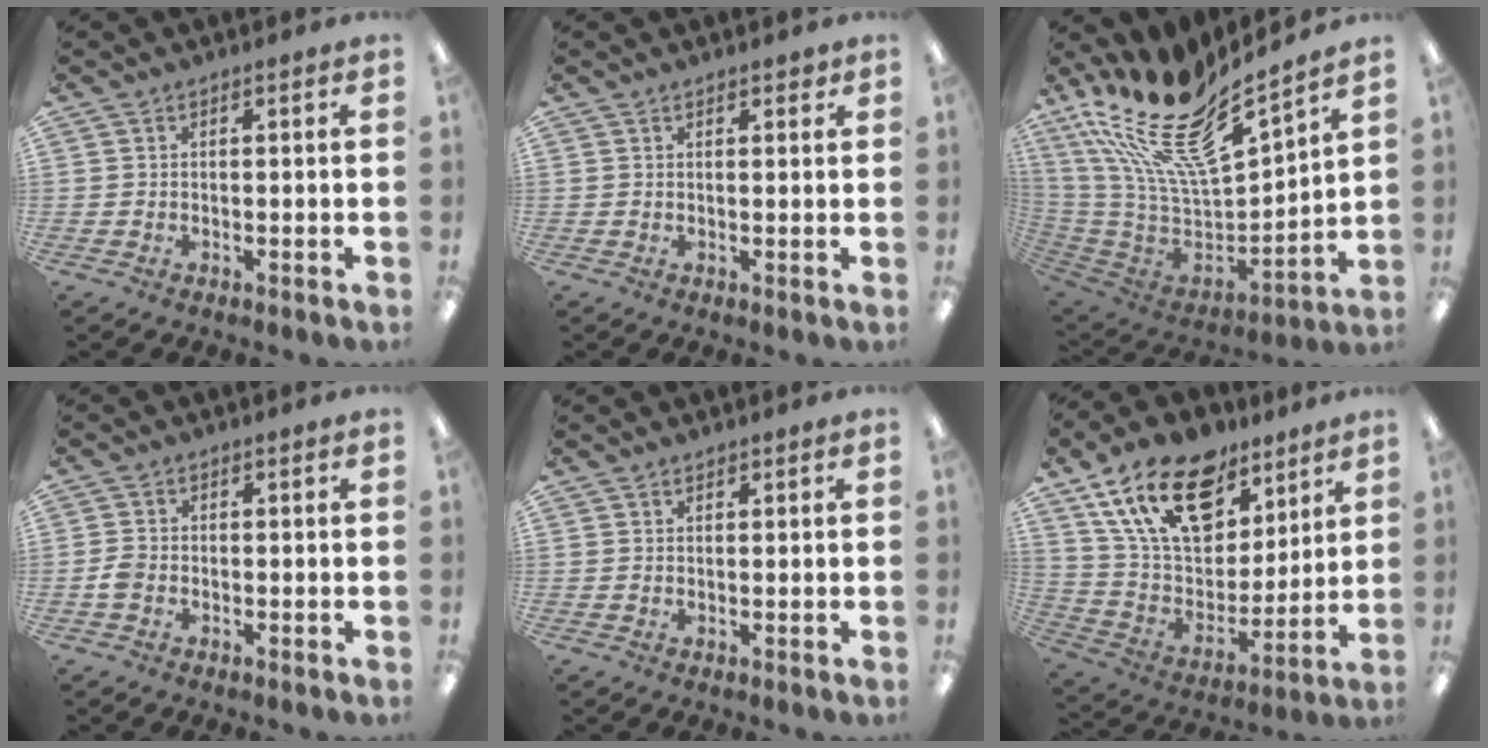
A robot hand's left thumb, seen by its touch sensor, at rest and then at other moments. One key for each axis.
{"total": 1.6, "fx": 1.3, "fy": 0.5, "fz": 0.7, "tx": -0.008, "ty": -0.004, "tz": 0.021}
{"total": 22.6, "fx": 15.9, "fy": 7.7, "fz": 14.0, "tx": -0.247, "ty": -0.114, "tz": 0.279}
{"total": 2.2, "fx": -0.8, "fy": 1.6, "fz": 1.4, "tx": -0.031, "ty": 0.001, "tz": -0.016}
{"total": 0.8, "fx": 0.7, "fy": 0.2, "fz": 0.2, "tx": -0.005, "ty": 0.000, "tz": 0.013}
{"total": 20.8, "fx": 12.2, "fy": 12.0, "fz": 11.8, "tx": -0.208, "ty": -0.055, "tz": 0.222}